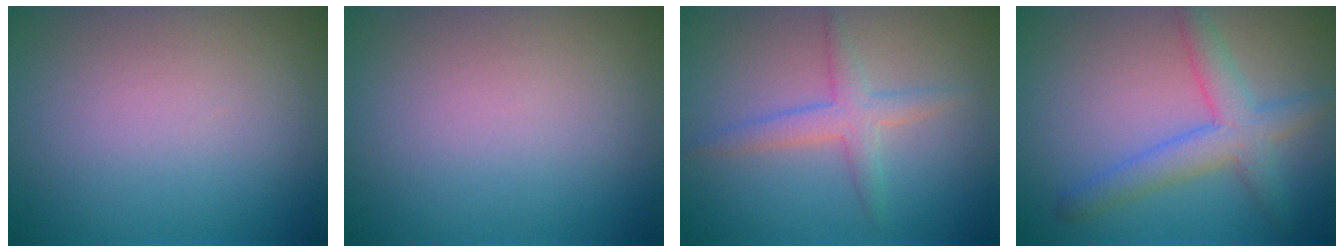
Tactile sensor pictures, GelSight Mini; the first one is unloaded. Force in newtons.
{"total": 0.0}
{"total": 2.7, "press": 2.7, "slide": 0.1}
{"total": 4.3, "press": 4.3, "slide": 0.1}